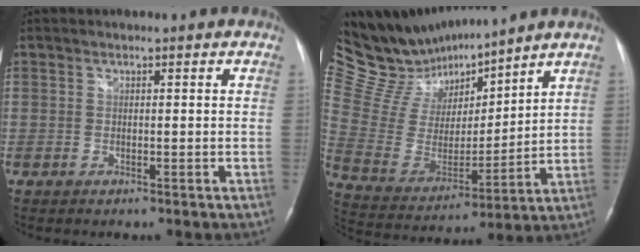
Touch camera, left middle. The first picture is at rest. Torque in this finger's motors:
{"motor_torque": [-0.26, -0.36, -0.17, -0.12]}